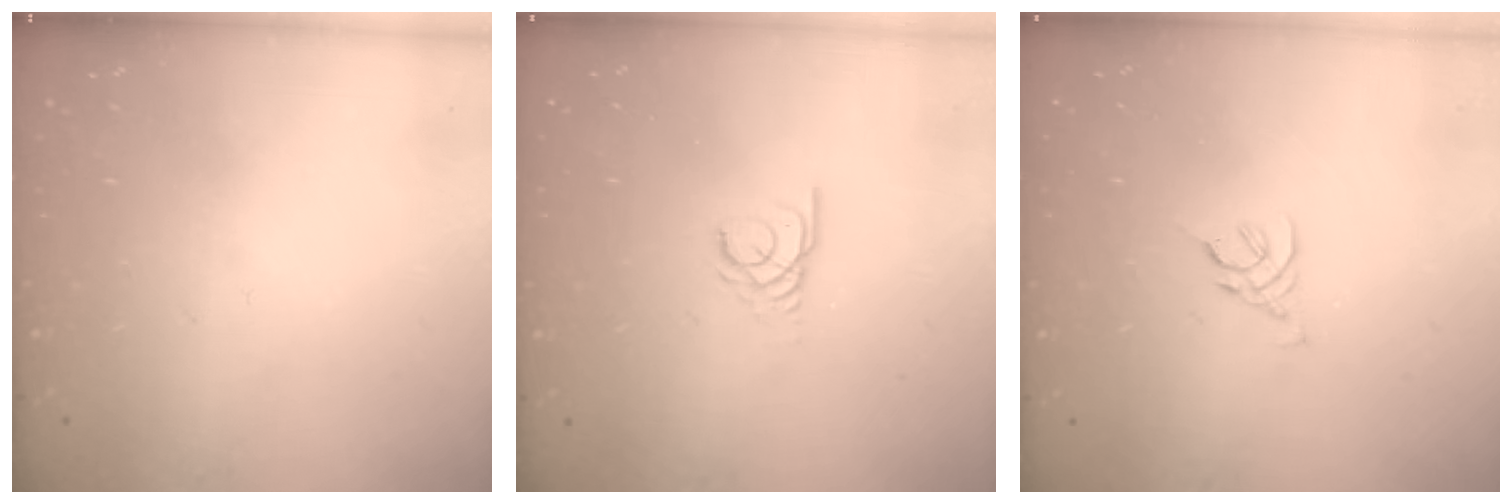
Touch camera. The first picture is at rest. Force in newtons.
{"total": 2.2, "press": 2.2, "slide": 0.2}
{"total": 2.5, "press": 2.5, "slide": 0.7}